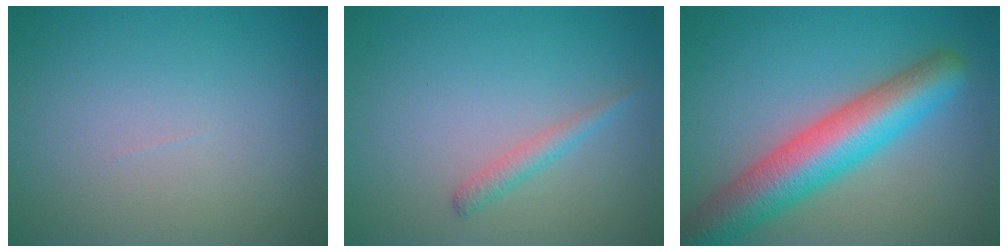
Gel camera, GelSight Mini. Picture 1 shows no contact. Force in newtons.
{"total": 1.4, "press": 1.4, "slide": 0.2}
{"total": 8.4, "press": 8.4, "slide": 0.4}